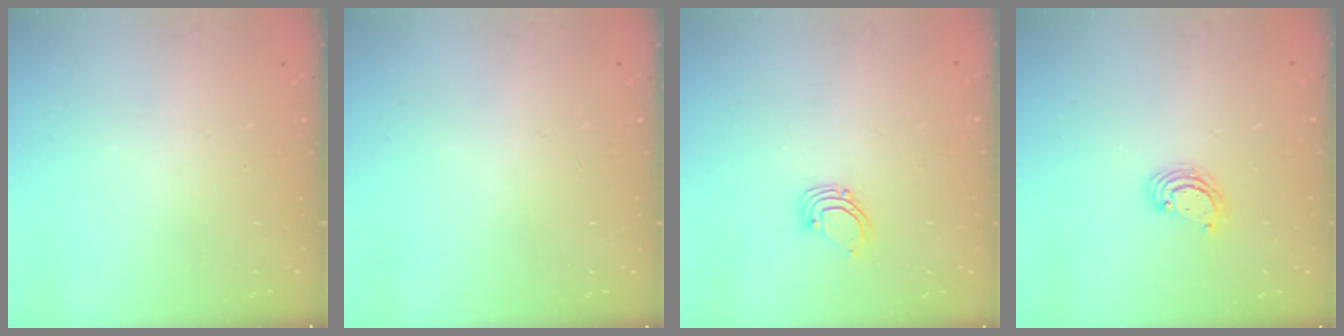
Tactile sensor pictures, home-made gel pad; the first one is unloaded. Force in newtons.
{"total": 0.0}
{"total": 2.9, "press": 2.9, "slide": 0.3}
{"total": 3.6, "press": 3.6, "slide": 0.2}